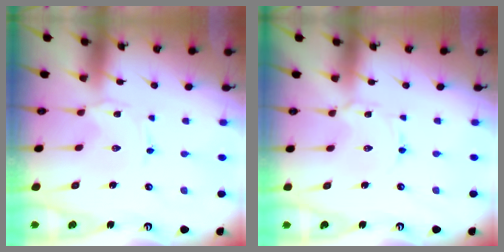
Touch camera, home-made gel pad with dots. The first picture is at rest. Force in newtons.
{"total": 1.2, "press": 1.2, "slide": 0.2}